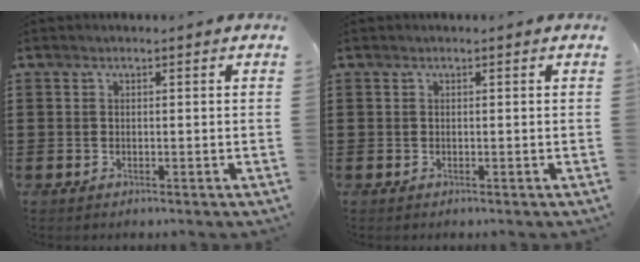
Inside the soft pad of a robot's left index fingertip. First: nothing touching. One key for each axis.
{"total": 0.0}